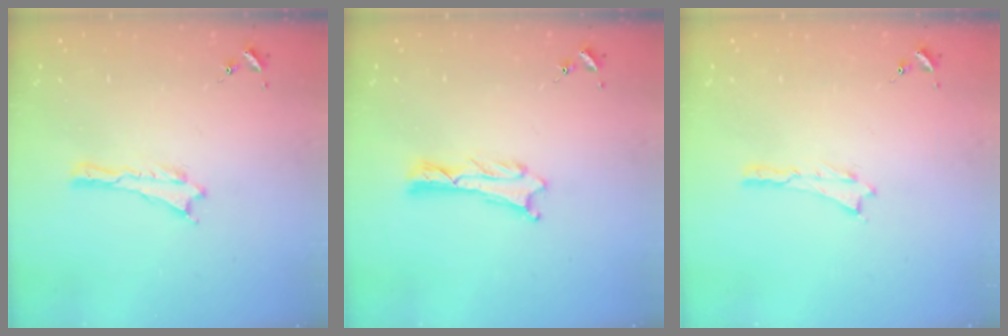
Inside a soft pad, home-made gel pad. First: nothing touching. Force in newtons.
{"total": 1.2, "press": 1.2, "slide": 0.0}
{"total": 0.0}